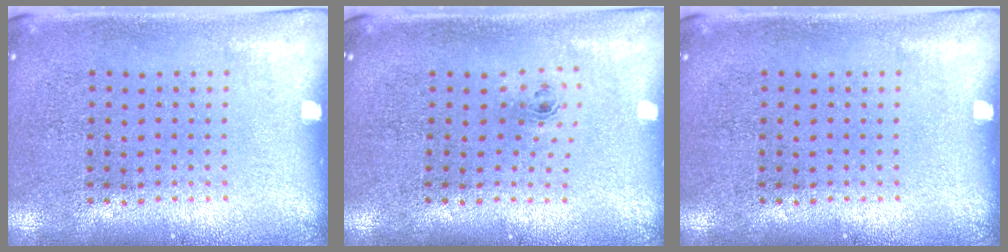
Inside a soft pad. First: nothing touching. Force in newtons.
{"total": 0.8, "press": 0.4, "slide": 0.7}
{"total": 0.0}